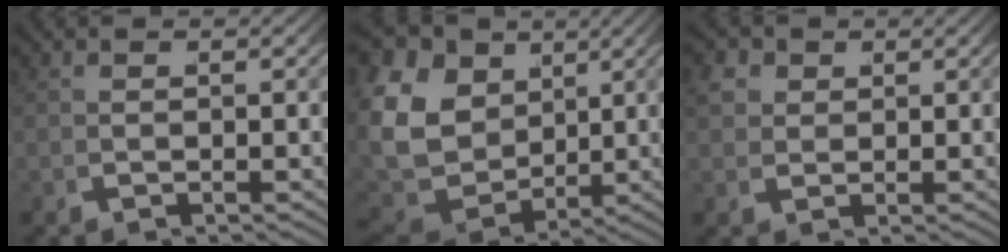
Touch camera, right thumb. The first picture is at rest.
{"total": 14.3, "force": [1.1, 11.5, 8.4], "torque": [-0.211, -0.042, 0.027]}
{"total": 3.0, "force": [1.9, 2.0, 1.3], "torque": [-0.028, 0.002, 0.036]}